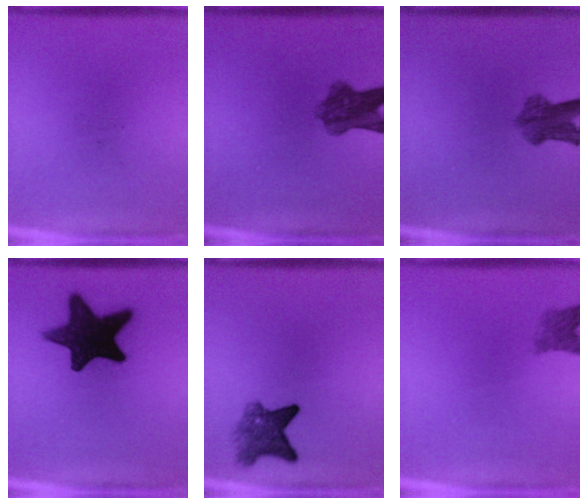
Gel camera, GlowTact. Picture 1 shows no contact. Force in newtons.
{"total": 7.1}
{"total": 5.7}
{"total": 15.6}
{"total": 5.2}
{"total": 2.7}